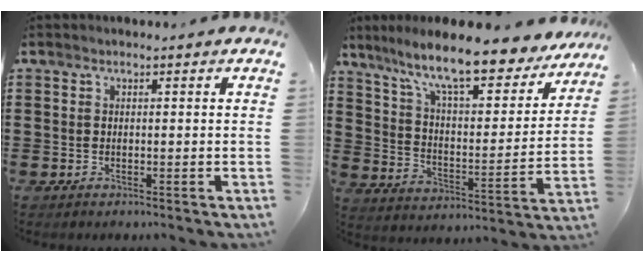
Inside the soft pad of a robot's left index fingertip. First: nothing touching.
{"total": 11.8, "force": [9.8, 1.1, 6.6], "torque": [-0.155, -0.061, 0.164]}